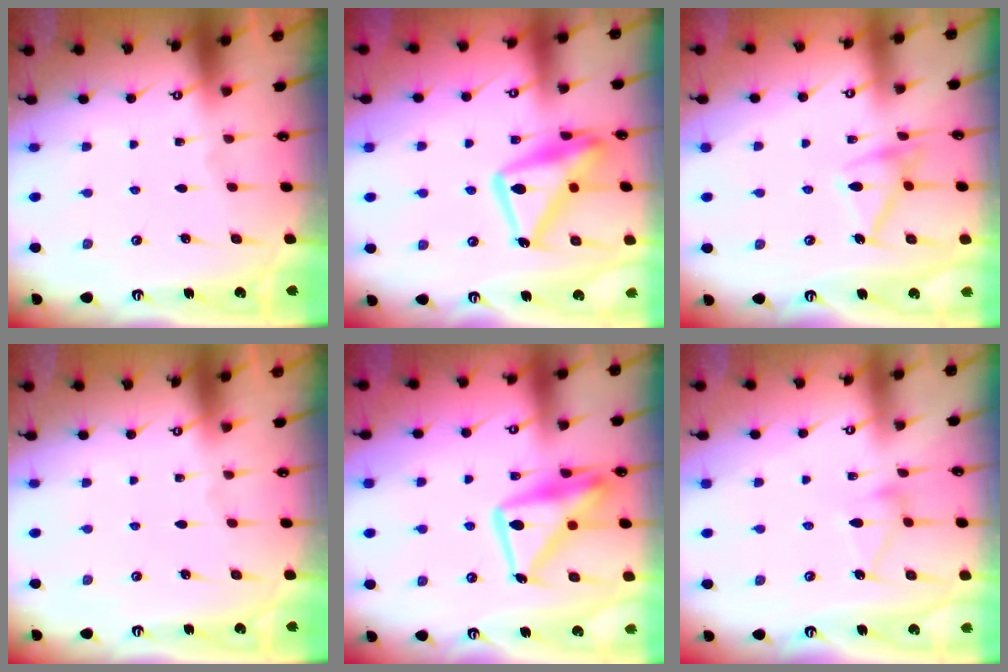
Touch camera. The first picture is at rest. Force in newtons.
{"total": 17.6, "press": 17.5, "slide": 1.3}
{"total": 14.5, "press": 14.5, "slide": 0.6}
{"total": 0.0}
{"total": 17.9, "press": 17.8, "slide": 1.7}
{"total": 7.5, "press": 7.4, "slide": 0.4}